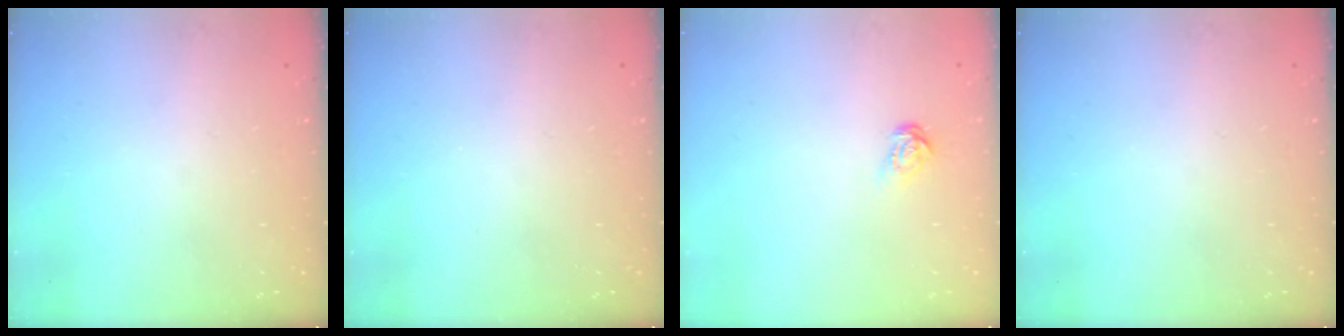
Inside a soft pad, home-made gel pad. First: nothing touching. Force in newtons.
{"total": 0.0}
{"total": 3.8, "press": 3.7, "slide": 0.3}
{"total": 0.0}